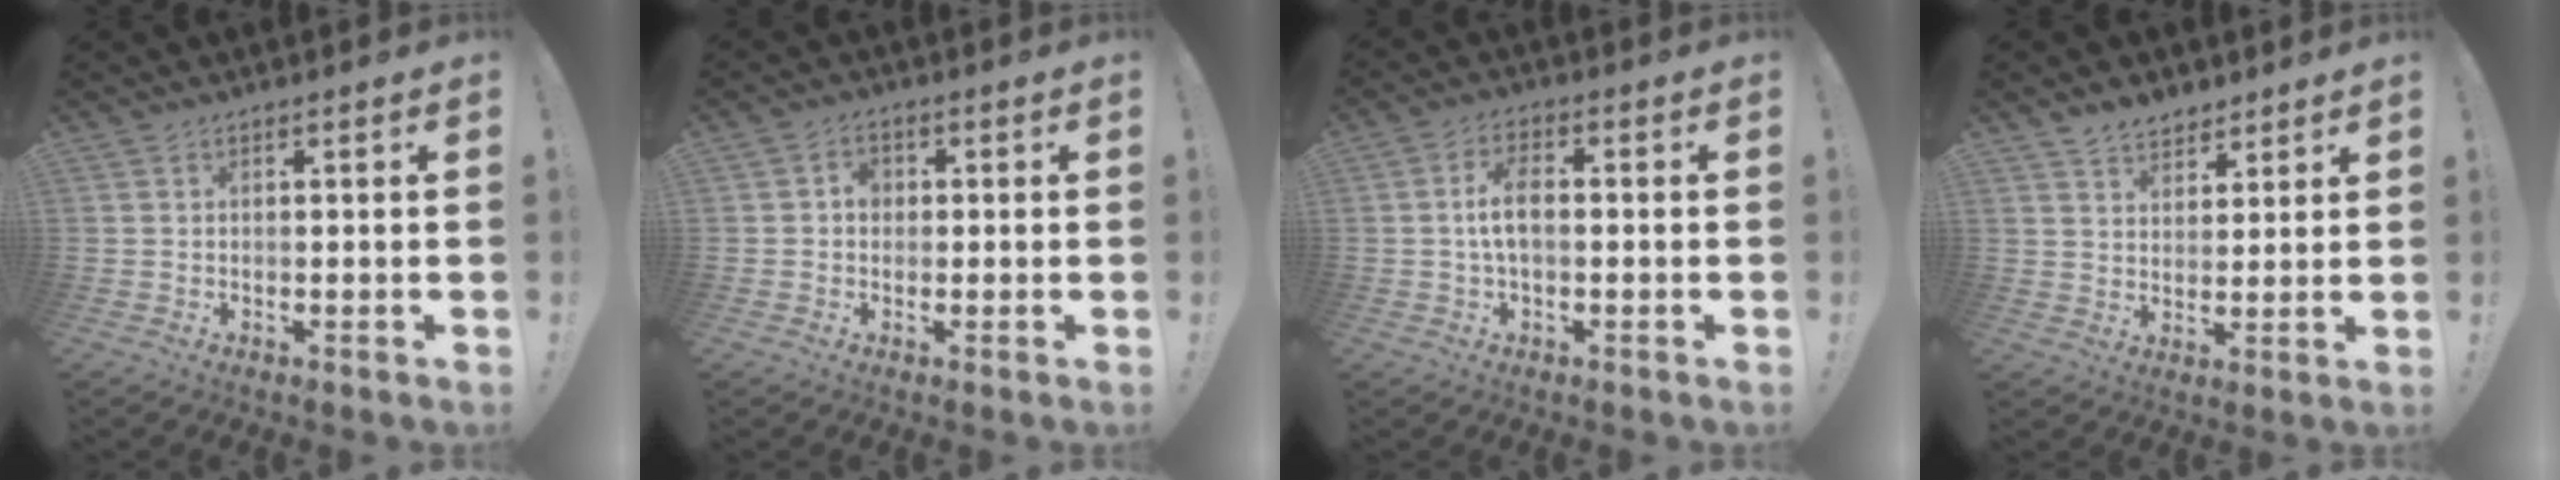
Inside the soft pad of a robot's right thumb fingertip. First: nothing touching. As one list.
[{"total": 3.4, "force": [-0.2, 2.8, 1.9], "torque": [-0.022, 0.002, -0.006]}, {"total": 7.2, "force": [-0.2, 3.6, 6.2], "torque": [-0.114, 0.006, -0.003]}, {"total": 6.0, "force": [5.0, 3.2, 1.0], "torque": [-0.014, -0.032, 0.094]}]